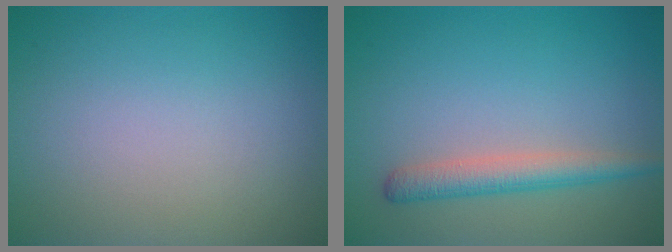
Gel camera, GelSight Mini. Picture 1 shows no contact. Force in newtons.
{"total": 2.8, "press": 2.8, "slide": 0.1}